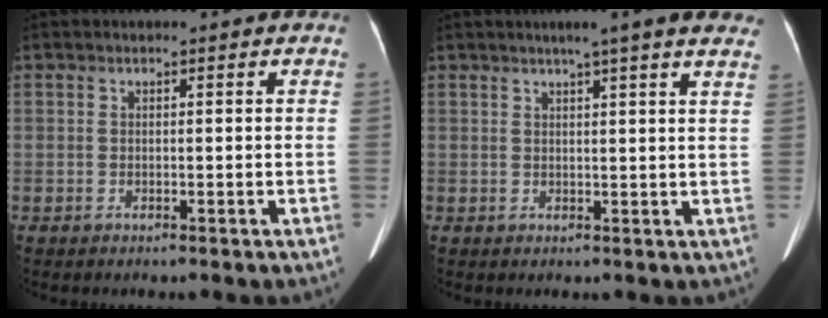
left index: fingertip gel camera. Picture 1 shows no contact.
{"total": 10.1, "force": [8.0, 0.2, 6.2], "torque": [-0.076, 0.013, 0.079]}